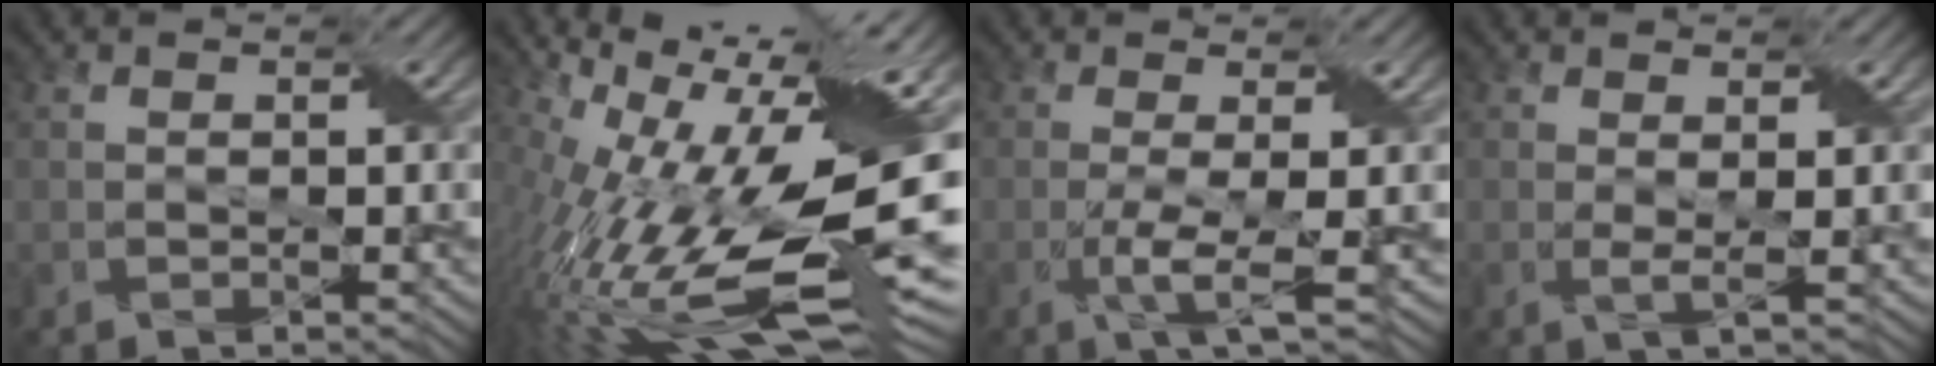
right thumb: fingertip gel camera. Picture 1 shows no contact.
{"total": 18.1, "force": [-1.2, 6.8, 16.8], "torque": [-0.305, 0.002, -0.026]}
{"total": 4.4, "force": [-1.1, 0.7, 4.2], "torque": [-0.077, 0.002, -0.025]}
{"total": 1.8, "force": [0.3, 0.4, 1.8], "torque": [-0.037, 0.000, 0.002]}